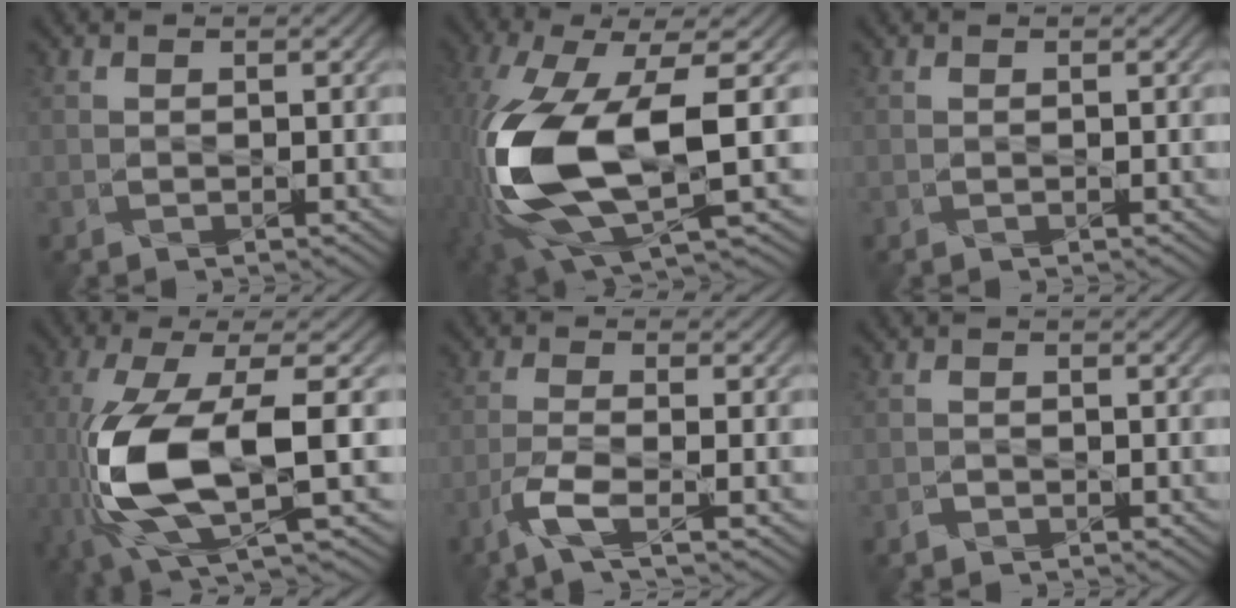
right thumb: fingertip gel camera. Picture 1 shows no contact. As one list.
[{"total": 16.6, "force": [-2.4, 6.7, 15.0], "torque": [-0.371, -0.044, -0.027]}, {"total": 0.0}, {"total": 13.1, "force": [-2.4, 4.3, 12.1], "torque": [-0.270, -0.018, -0.049]}, {"total": 4.1, "force": [-2.5, 0.6, 3.3], "torque": [-0.068, 0.000, -0.064]}, {"total": 0.9, "force": [-0.8, 0.4, -0.2], "torque": [0.001, -0.002, -0.019]}]